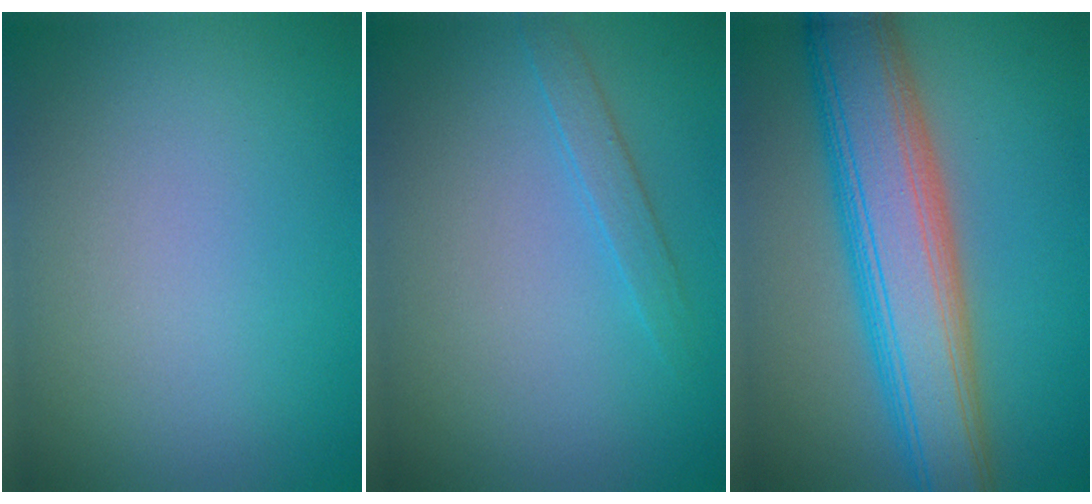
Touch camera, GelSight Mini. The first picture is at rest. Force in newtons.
{"total": 1.4, "press": 1.4, "slide": 0.0}
{"total": 9.6, "press": 9.5, "slide": 0.4}